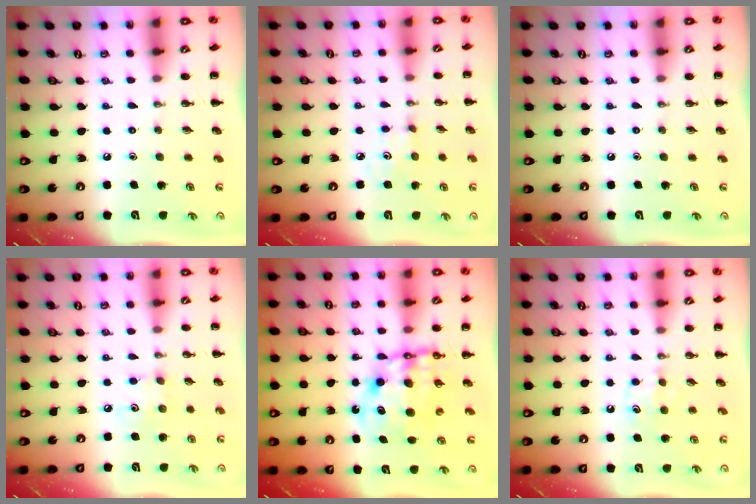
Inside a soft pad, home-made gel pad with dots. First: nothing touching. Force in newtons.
{"total": 3.8, "press": 3.7, "slide": 1.0}
{"total": 0.0}
{"total": 5.1, "press": 5.0, "slide": 1.1}
{"total": 10.6, "press": 10.2, "slide": 2.9}
{"total": 5.8, "press": 5.7, "slide": 1.5}